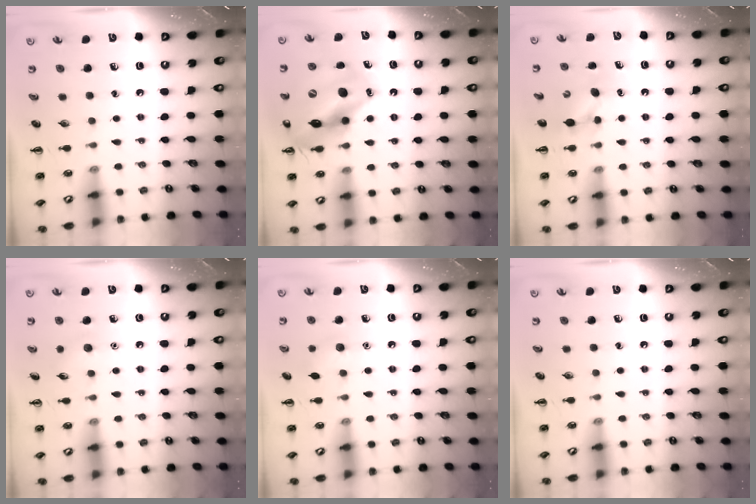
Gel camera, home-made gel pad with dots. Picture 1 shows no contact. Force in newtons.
{"total": 15.7, "press": 15.1, "slide": 4.2}
{"total": 4.4, "press": 4.2, "slide": 1.3}
{"total": 5.0, "press": 4.8, "slide": 1.3}
{"total": 5.9, "press": 5.8, "slide": 1.4}
{"total": 0.0}